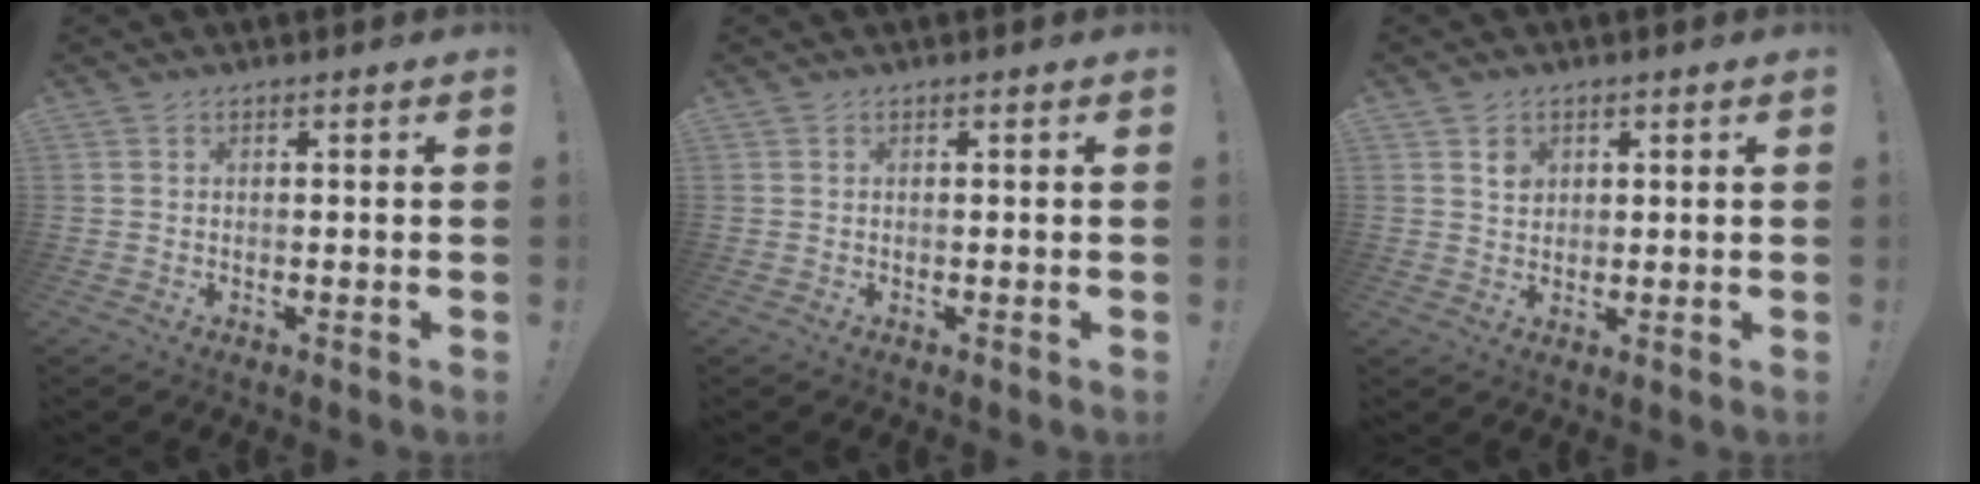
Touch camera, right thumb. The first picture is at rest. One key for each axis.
{"total": 0.0}
{"total": 3.2, "fx": 1.5, "fy": 2.8, "fz": 0.5, "tx": 0.009, "ty": -0.012, "tz": 0.023}